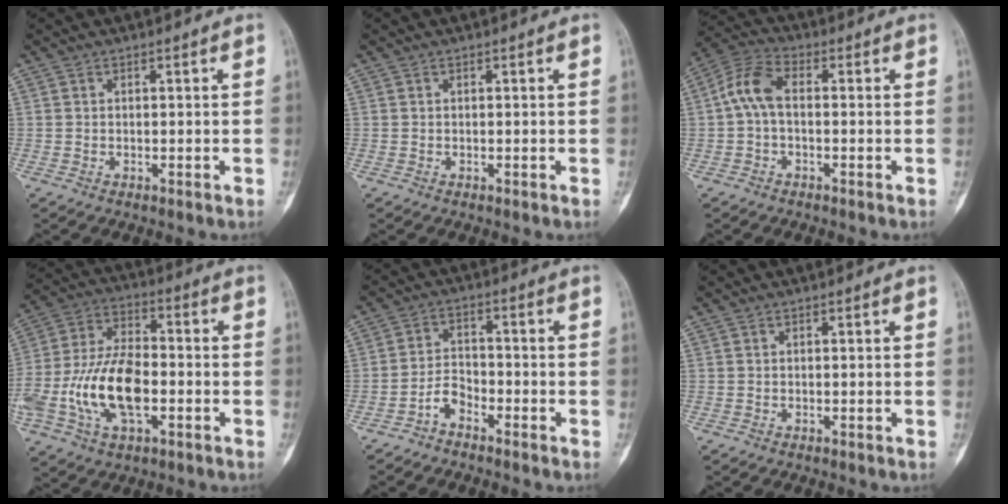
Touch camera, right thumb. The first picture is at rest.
{"total": 0.0}
{"total": 6.9, "force": [-0.2, 3.8, 5.7], "torque": [-0.118, 0.024, -0.015]}
{"total": 17.5, "force": [-4.3, 9.3, 14.2], "torque": [-0.289, 0.028, -0.078]}
{"total": 3.6, "force": [-2.8, 1.8, 1.4], "torque": [-0.020, 0.027, -0.060]}
{"total": 0.0}